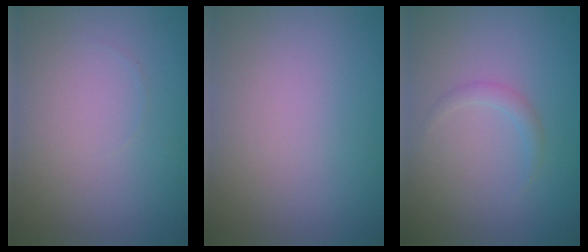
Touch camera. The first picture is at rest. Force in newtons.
{"total": 0.0}
{"total": 1.0, "press": 1.0, "slide": 0.1}